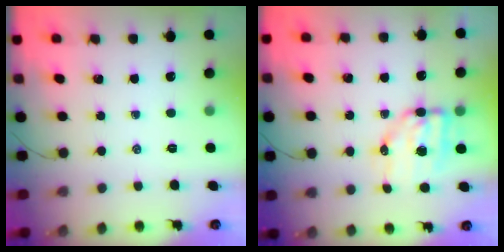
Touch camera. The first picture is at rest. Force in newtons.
{"total": 7.6, "press": 7.5, "slide": 1.5}